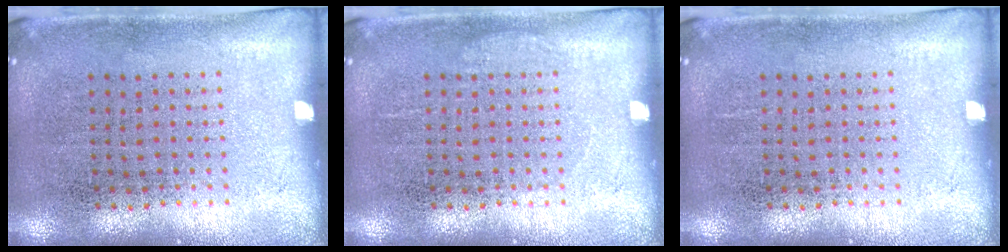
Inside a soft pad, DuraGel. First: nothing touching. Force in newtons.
{"total": 0.6, "press": 0.5, "slide": 0.1}
{"total": 0.0}